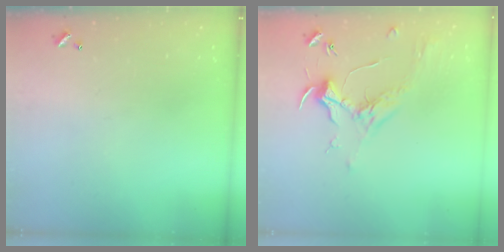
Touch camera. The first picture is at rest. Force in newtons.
{"total": 1.8, "press": 1.7, "slide": 0.8}